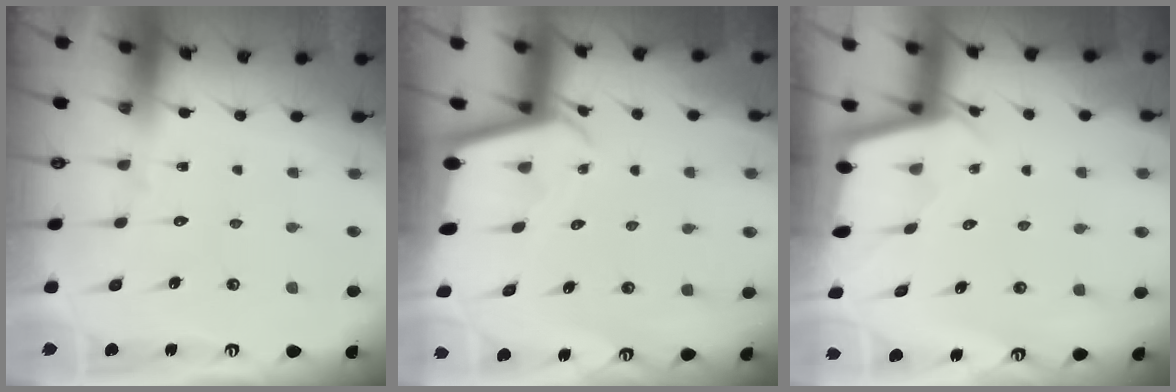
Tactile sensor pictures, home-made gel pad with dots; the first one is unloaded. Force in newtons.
{"total": 2.1, "press": 2.1, "slide": 0.1}
{"total": 1.8, "press": 1.8, "slide": 0.1}